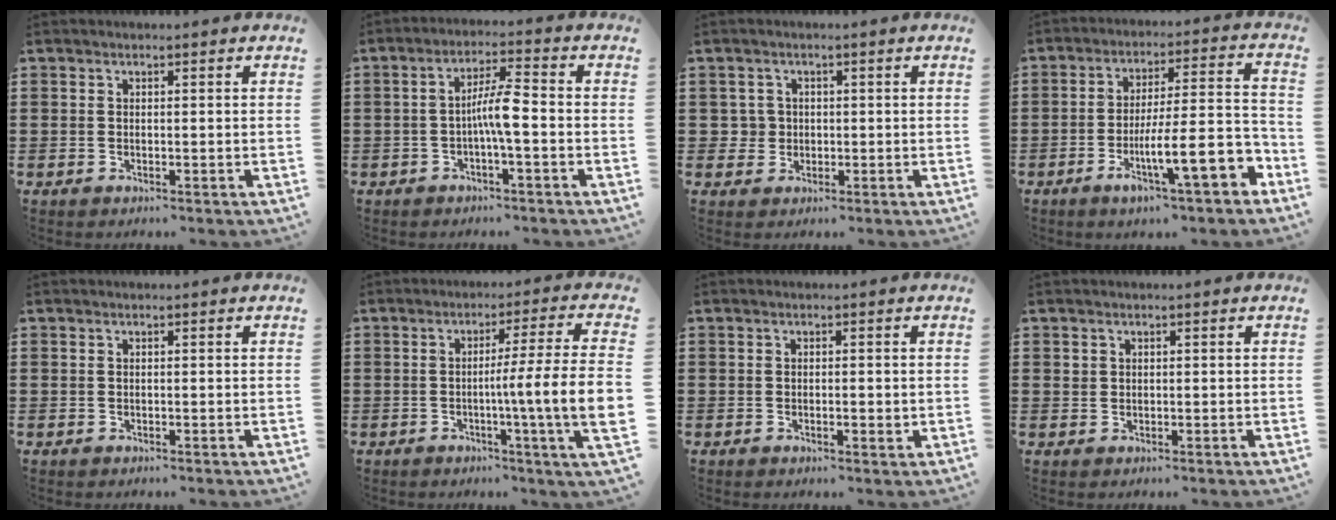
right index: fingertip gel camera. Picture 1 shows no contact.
{"total": 5.5, "force": [-1.1, 0.7, 5.3], "torque": [-0.104, 0.002, -0.027]}
{"total": 2.5, "force": [-0.1, 2.5, 0.5], "torque": [-0.021, 0.009, -0.006]}
{"total": 12.7, "force": [-5.0, 2.4, 11.3], "torque": [-0.176, -0.010, -0.088]}
{"total": 0.0}
{"total": 9.2, "force": [-1.2, -0.8, 9.0], "torque": [-0.146, -0.021, -0.031]}
{"total": 1.5, "force": [-0.3, 0.4, 1.4], "torque": [-0.025, -0.003, -0.004]}
{"total": 0.9, "force": [0.4, 0.8, 0.1], "torque": [-0.003, 0.003, 0.009]}